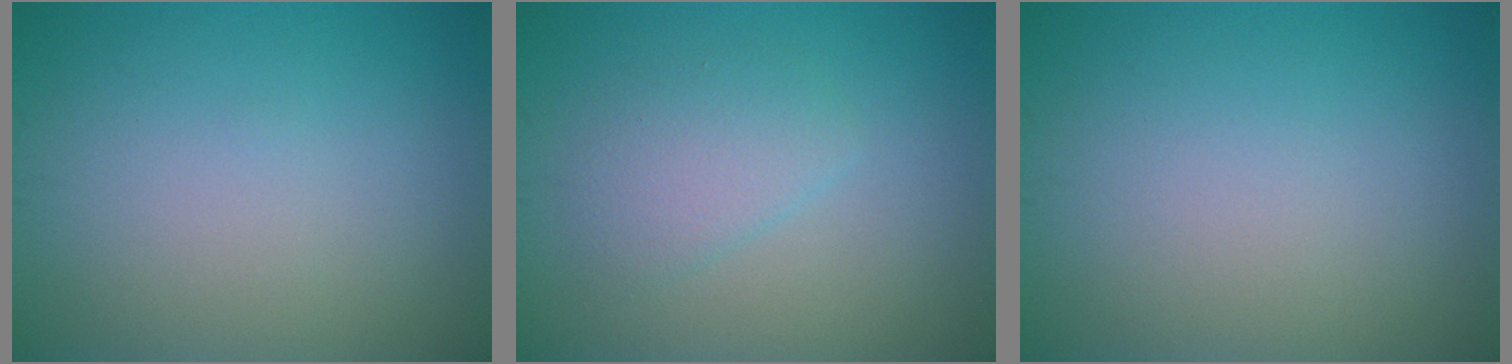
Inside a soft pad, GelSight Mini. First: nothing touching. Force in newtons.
{"total": 2.4, "press": 2.4, "slide": 0.2}
{"total": 0.0}